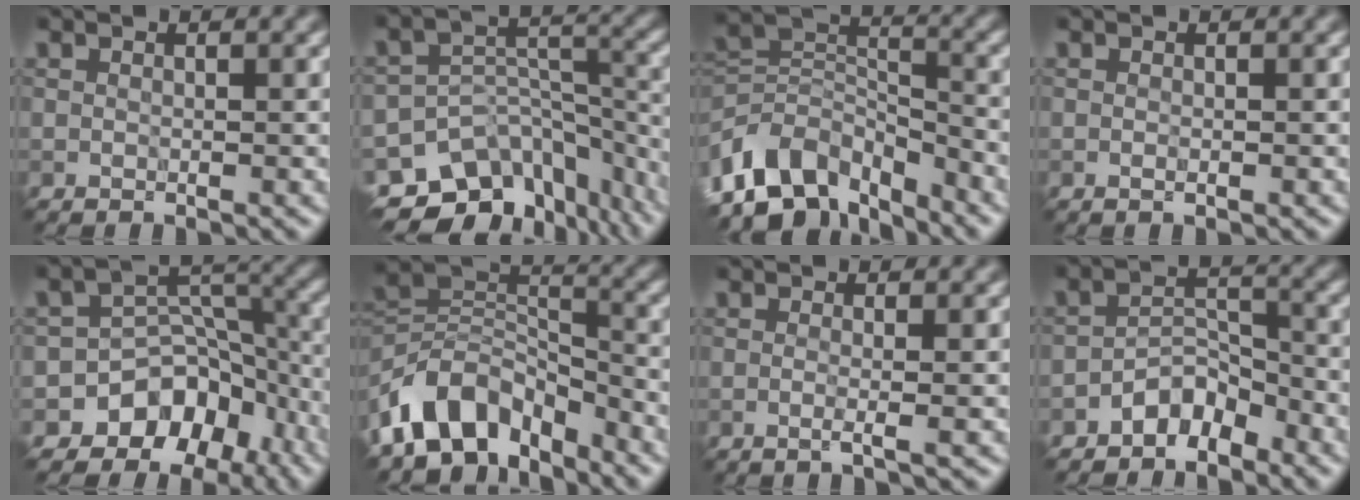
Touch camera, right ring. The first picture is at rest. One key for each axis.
{"total": 12.6, "fx": -9.4, "fy": 7.4, "fz": 3.9, "tx": -0.060, "ty": 0.003, "tz": -0.118}
{"total": 9.1, "fx": -5.6, "fy": 5.3, "fz": 4.9, "tx": -0.079, "ty": 0.002, "tz": -0.115}
{"total": 0.5, "fx": -0.1, "fy": 0.2, "fz": 0.5, "tx": -0.006, "ty": -0.002, "tz": 0.000}
{"total": 6.9, "fx": -4.4, "fy": 5.2, "fz": 1.5, "tx": 0.004, "ty": 0.020, "tz": -0.075}
{"total": 9.5, "fx": -6.1, "fy": 5.4, "fz": 4.7, "tx": -0.070, "ty": 0.008, "tz": -0.123}
{"total": 2.1, "fx": 0.2, "fy": 1.0, "fz": 1.9, "tx": -0.010, "ty": -0.001, "tz": -0.020}
{"total": 3.3, "fx": -2.6, "fy": 1.6, "fz": 1.4, "tx": -0.019, "ty": 0.017, "tz": -0.051}